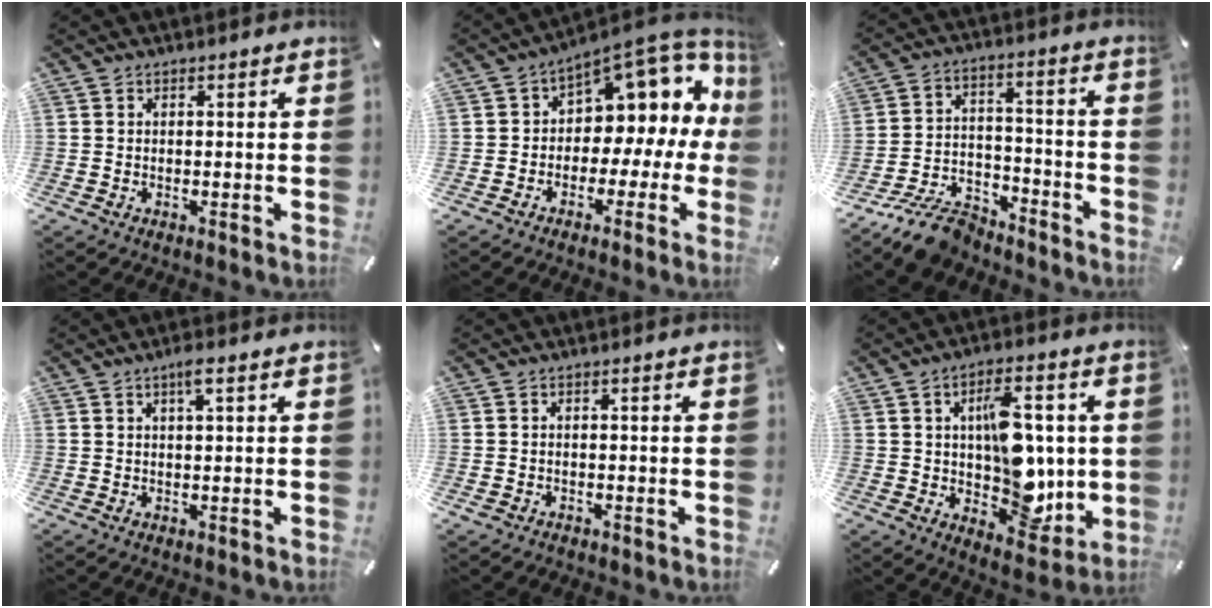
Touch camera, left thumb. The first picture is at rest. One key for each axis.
{"total": 10.5, "fx": 5.9, "fy": 6.8, "fz": 5.4, "tx": -0.073, "ty": -0.059, "tz": 0.100}
{"total": 11.5, "fx": -9.5, "fy": 4.9, "fz": 4.2, "tx": -0.060, "ty": 0.059, "tz": -0.176}
{"total": 2.9, "fx": 1.2, "fy": 0.4, "fz": 2.6, "tx": -0.053, "ty": 0.002, "tz": 0.018}
{"total": 1.5, "fx": -1.0, "fy": 1.0, "fz": 0.4, "tx": -0.009, "ty": 0.005, "tz": -0.022}
{"total": 16.1, "fx": 0.9, "fy": 10.0, "fz": 12.6, "tx": -0.165, "ty": -0.005, "tz": 0.019}